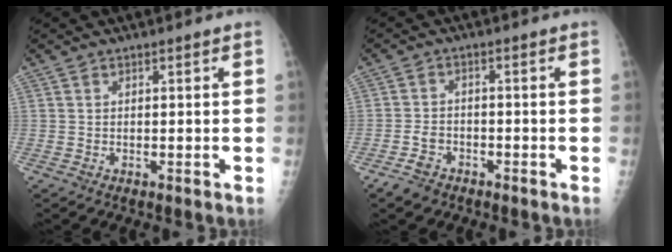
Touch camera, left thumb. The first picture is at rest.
{"total": 4.1, "force": [-2.8, 2.6, 1.4], "torque": [-0.026, 0.015, -0.047]}